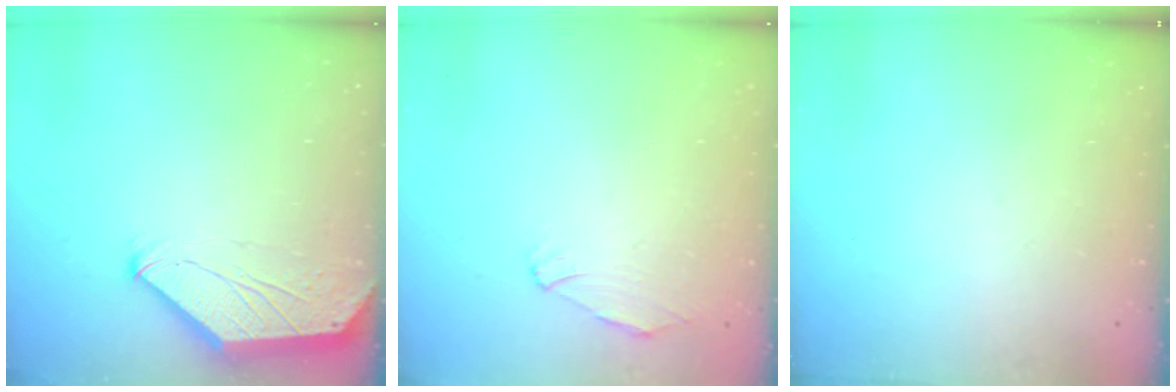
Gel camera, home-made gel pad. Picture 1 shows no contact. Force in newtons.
{"total": 1.5, "press": 1.4, "slide": 0.5}
{"total": 0.0}